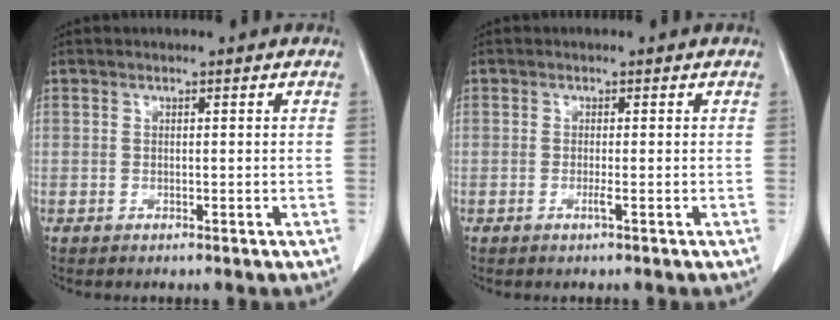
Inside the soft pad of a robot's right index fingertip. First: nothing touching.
{"total": 0.9, "force": [-0.3, -0.2, 0.8], "torque": [-0.014, -0.001, -0.007]}